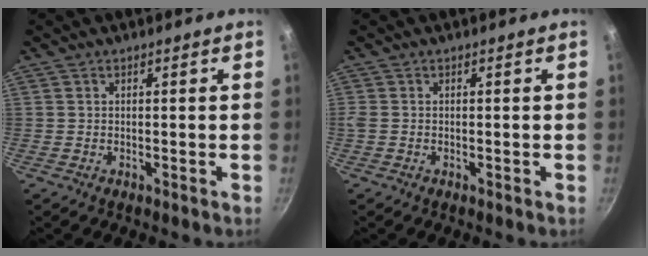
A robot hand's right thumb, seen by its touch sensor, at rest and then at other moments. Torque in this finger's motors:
{"motor_torque": [-0.11, 0.33, 0.26, 0.15, 0.03]}